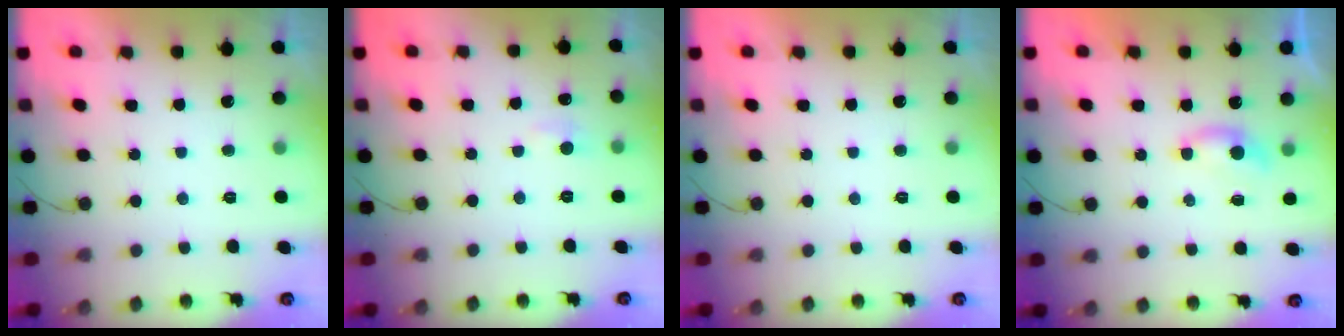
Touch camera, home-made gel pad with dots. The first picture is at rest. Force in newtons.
{"total": 5.4, "press": 5.3, "slide": 0.8}
{"total": 0.0}
{"total": 3.9, "press": 3.9, "slide": 0.5}